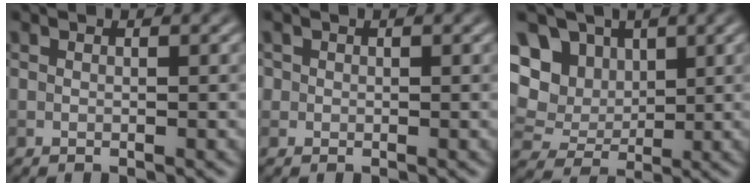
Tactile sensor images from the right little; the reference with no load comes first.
{"total": 0.7, "force": [0.1, 0.7, 0.1], "torque": [0.006, -0.001, -0.002]}
{"total": 9.0, "force": [3.3, 7.2, 4.4], "torque": [-0.093, 0.021, 0.048]}